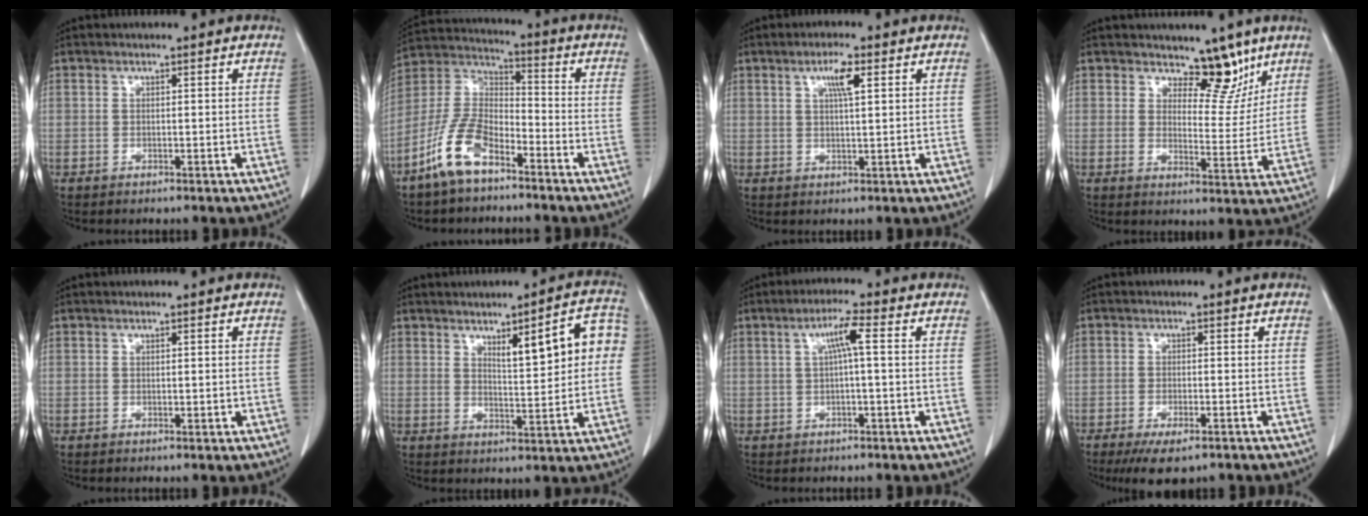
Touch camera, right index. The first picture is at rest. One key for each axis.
{"total": 11.0, "fx": -6.9, "fy": 4.4, "fz": 7.2, "tx": -0.169, "ty": 0.002, "tz": -0.141}
{"total": 3.9, "fx": 1.7, "fy": 0.5, "fz": 3.5, "tx": -0.064, "ty": 0.001, "tz": 0.028}
{"total": 6.9, "fx": 5.2, "fy": 3.2, "fz": 3.2, "tx": -0.022, "ty": -0.014, "tz": 0.077}
{"total": 0.8, "fx": 0.0, "fy": 0.5, "fz": 0.6, "tx": -0.007, "ty": -0.001, "tz": 0.003}
{"total": 9.6, "fx": 2.6, "fy": 2.0, "fz": 9.0, "tx": -0.120, "ty": 0.016, "tz": 0.038}
{"total": 4.0, "fx": 0.8, "fy": 0.1, "fz": 3.9, "tx": -0.072, "ty": 0.012, "tz": 0.014}
{"total": 6.0, "fx": -4.2, "fy": 1.8, "fz": 3.9, "tx": -0.061, "ty": -0.011, "tz": -0.064}